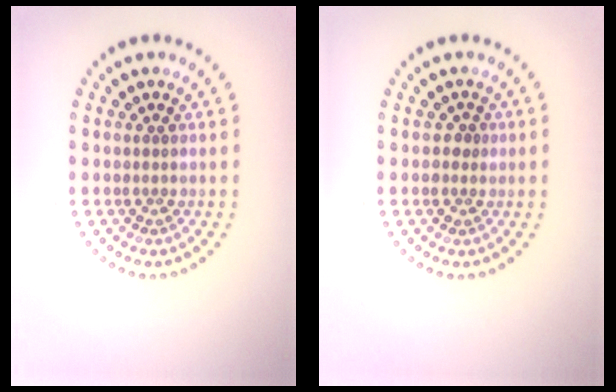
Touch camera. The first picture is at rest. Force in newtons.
{"total": 1.1, "press": 1.1, "slide": 0.4}